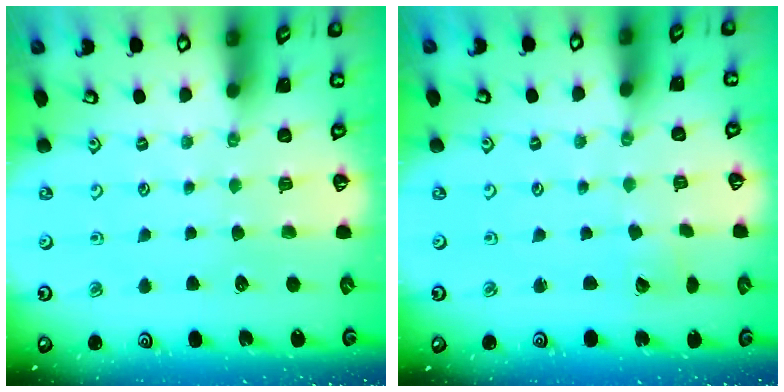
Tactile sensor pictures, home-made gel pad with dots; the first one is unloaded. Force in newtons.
{"total": 2.6, "press": 2.6, "slide": 0.4}